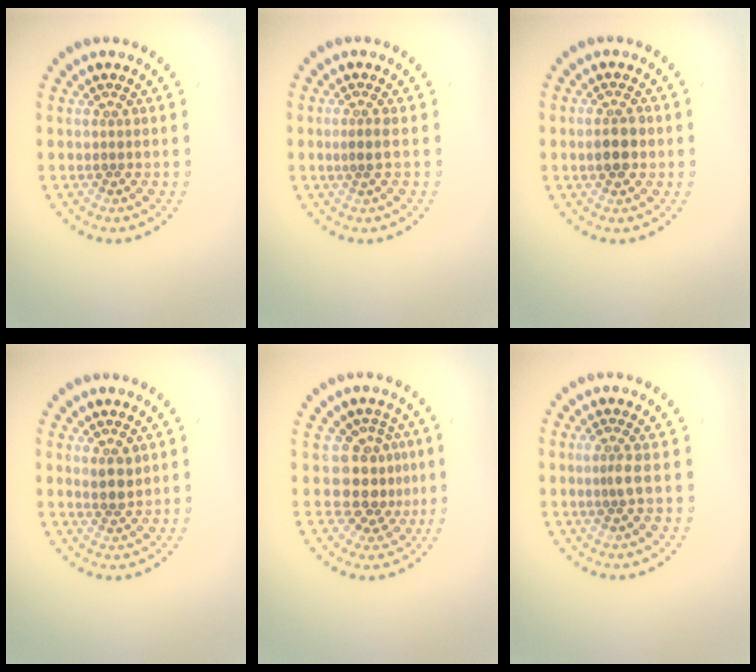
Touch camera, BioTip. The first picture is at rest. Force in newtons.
{"total": 0.9, "press": 0.7, "slide": 0.6}
{"total": 2.5, "press": 2.4, "slide": 0.3}
{"total": 1.8, "press": 1.6, "slide": 0.9}
{"total": 4.0, "press": 3.3, "slide": 2.1}
{"total": 1.4, "press": 1.0, "slide": 0.9}